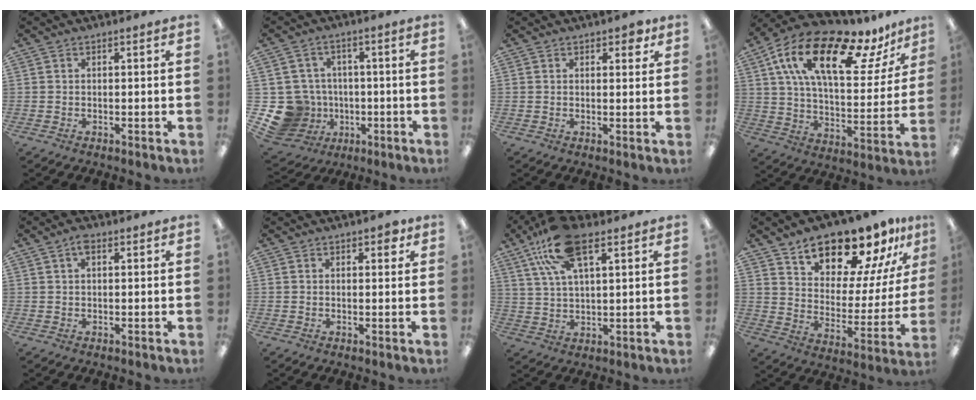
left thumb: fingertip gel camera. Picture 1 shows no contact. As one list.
[{"total": 12.1, "force": [-2.8, 11.2, 3.5], "torque": [-0.117, 0.022, -0.037]}, {"total": 2.7, "force": [1.8, 1.4, 1.5], "torque": [-0.008, -0.006, 0.026]}, {"total": 23.0, "force": [13.5, 9.0, 16.3], "torque": [-0.278, -0.062, 0.228]}, {"total": 2.6, "force": [1.4, 1.3, 1.9], "torque": [-0.032, 0.002, 0.021]}, {"total": 2.3, "force": [1.4, 1.3, 1.3], "torque": [-0.012, -0.002, 0.021]}, {"total": 15.0, "force": [8.8, 6.0, 10.5], "torque": [-0.215, -0.012, 0.158]}, {"total": 17.7, "force": [15.0, 6.6, 6.7], "torque": [-0.106, -0.115, 0.260]}]